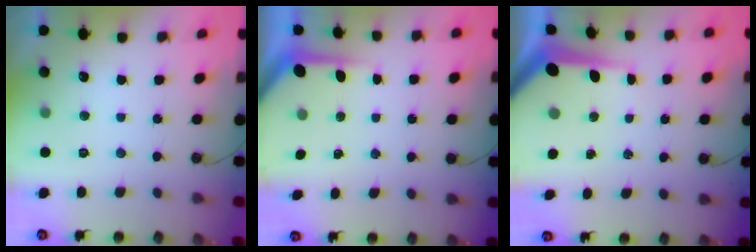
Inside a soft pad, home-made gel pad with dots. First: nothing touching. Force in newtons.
{"total": 3.6, "press": 3.6, "slide": 0.4}
{"total": 8.0, "press": 8.0, "slide": 0.9}